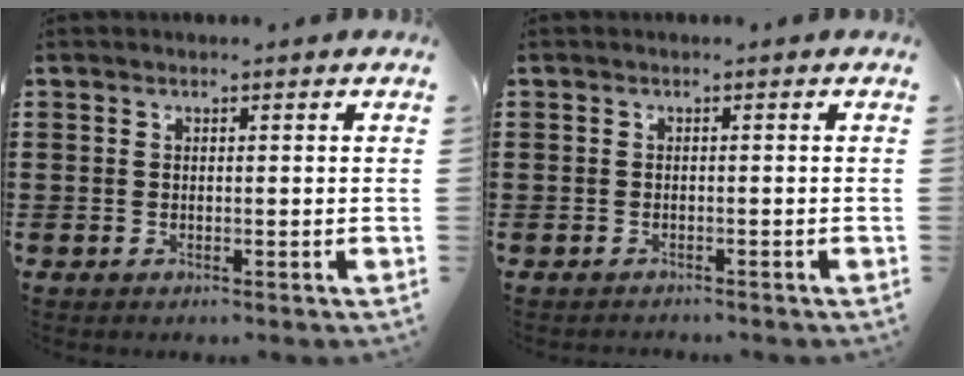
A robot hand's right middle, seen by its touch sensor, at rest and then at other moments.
{"total": 0.8, "force": [-0.8, 0.3, -0.2], "torque": [0.003, 0.005, -0.018]}